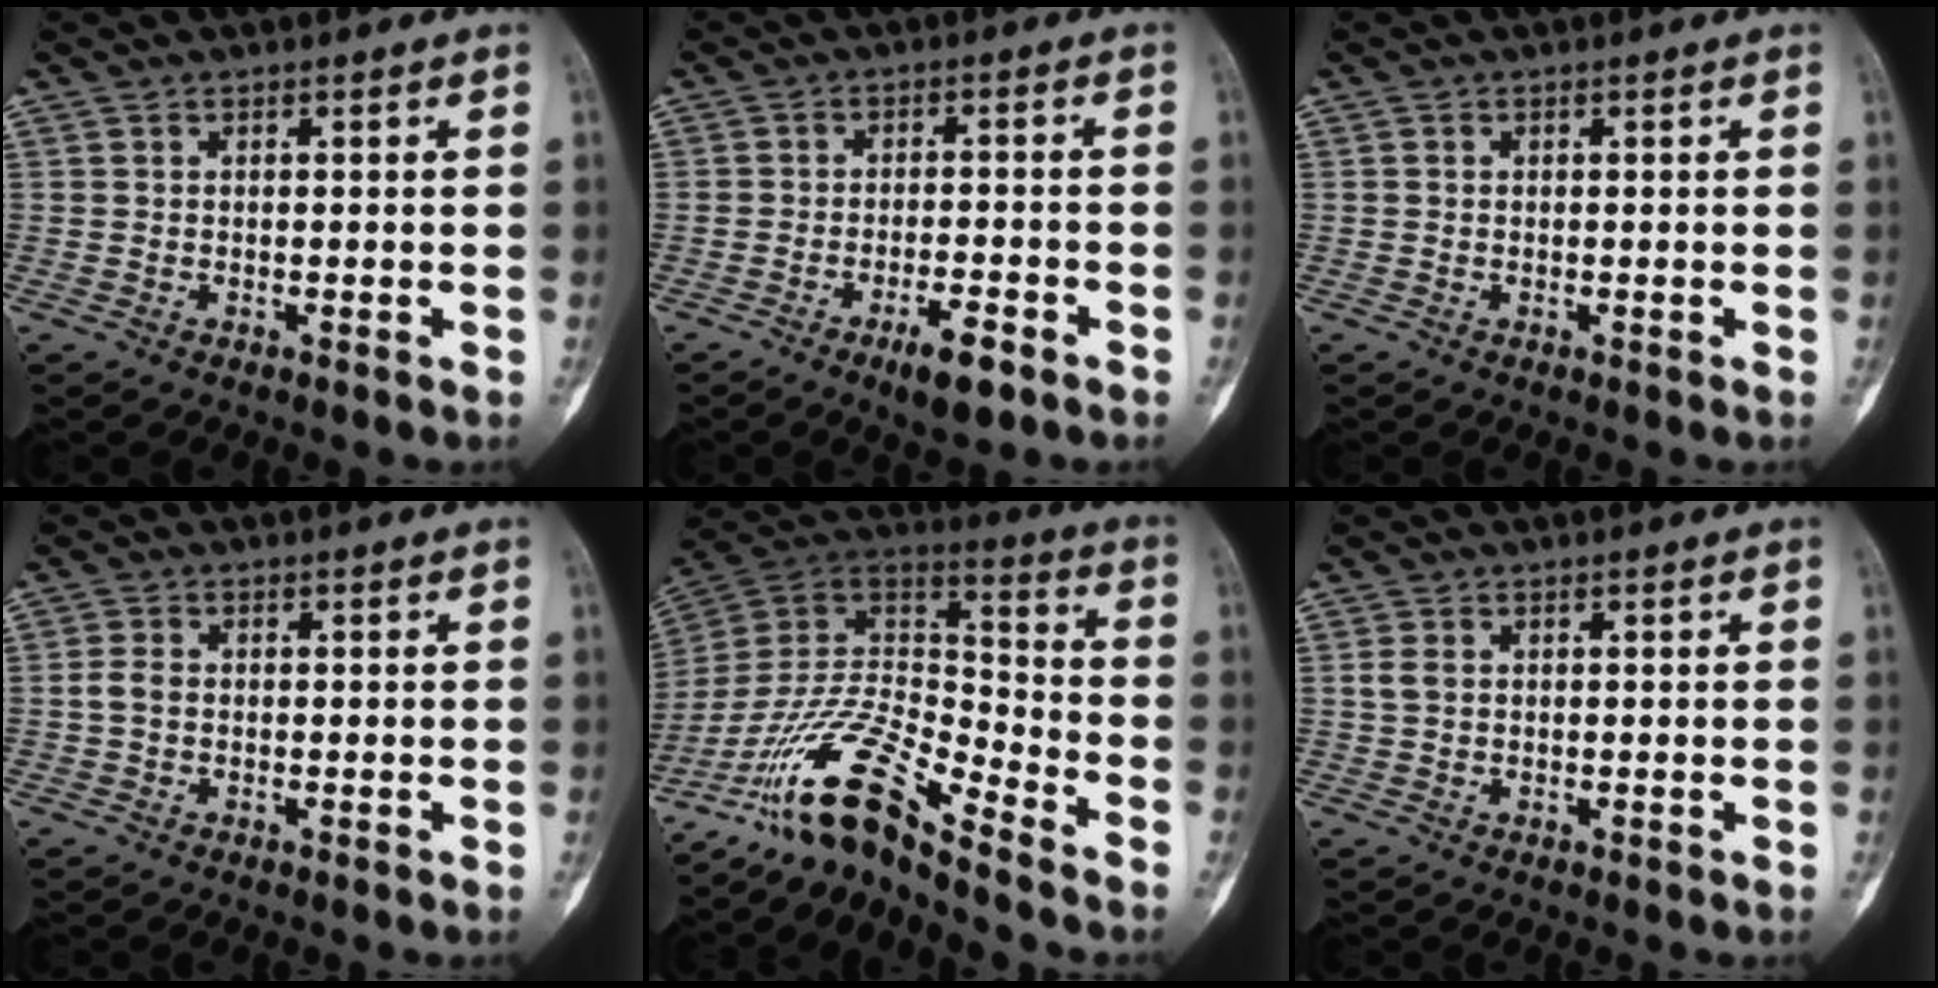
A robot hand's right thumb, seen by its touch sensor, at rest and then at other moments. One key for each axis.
{"total": 5.8, "fx": -3.5, "fy": 1.5, "fz": 4.3, "tx": -0.069, "ty": 0.012, "tz": -0.056}
{"total": 0.0}
{"total": 2.3, "fx": -0.2, "fy": 1.6, "fz": 1.6, "tx": -0.032, "ty": 0.004, "tz": -0.009}
{"total": 16.2, "fx": -12.7, "fy": 3.1, "fz": 9.5, "tx": -0.177, "ty": 0.088, "tz": -0.245}
{"total": 1.8, "fx": 0.3, "fy": 1.3, "fz": 1.2, "tx": -0.029, "ty": 0.003, "tz": 0.007}